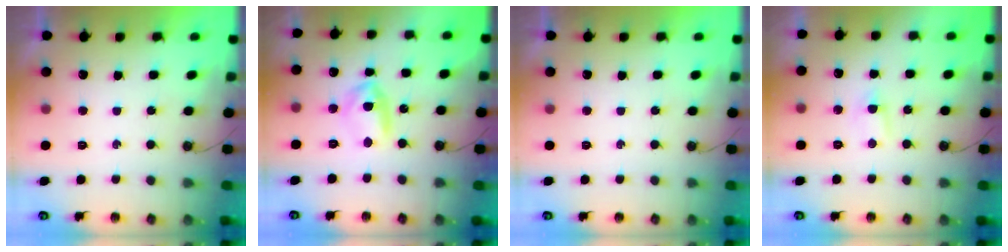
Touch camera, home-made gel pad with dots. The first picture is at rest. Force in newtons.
{"total": 8.7, "press": 8.7, "slide": 0.7}
{"total": 0.0}
{"total": 3.6, "press": 3.6, "slide": 0.5}